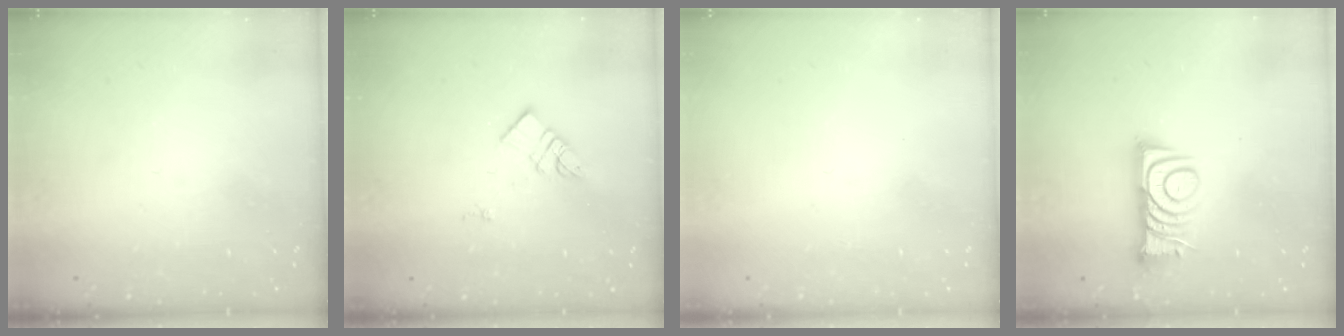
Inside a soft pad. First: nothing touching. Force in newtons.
{"total": 6.2, "press": 6.2, "slide": 0.2}
{"total": 1.8, "press": 1.7, "slide": 0.1}
{"total": 9.2, "press": 9.2, "slide": 0.3}